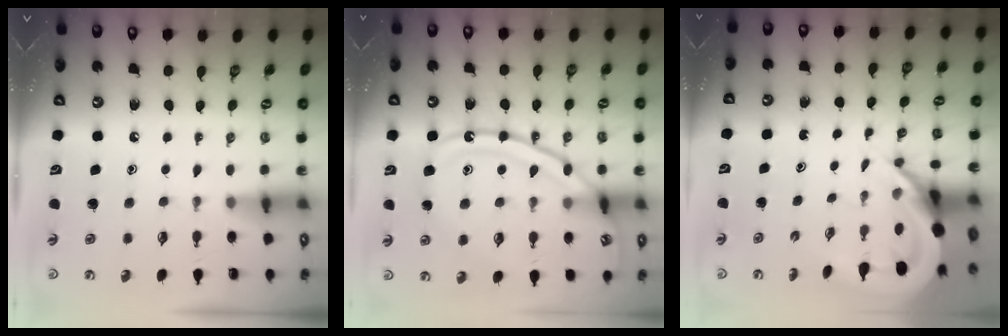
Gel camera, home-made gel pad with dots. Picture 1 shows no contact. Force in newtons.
{"total": 16.5, "press": 16.4, "slide": 1.3}
{"total": 8.9, "press": 8.8, "slide": 1.3}